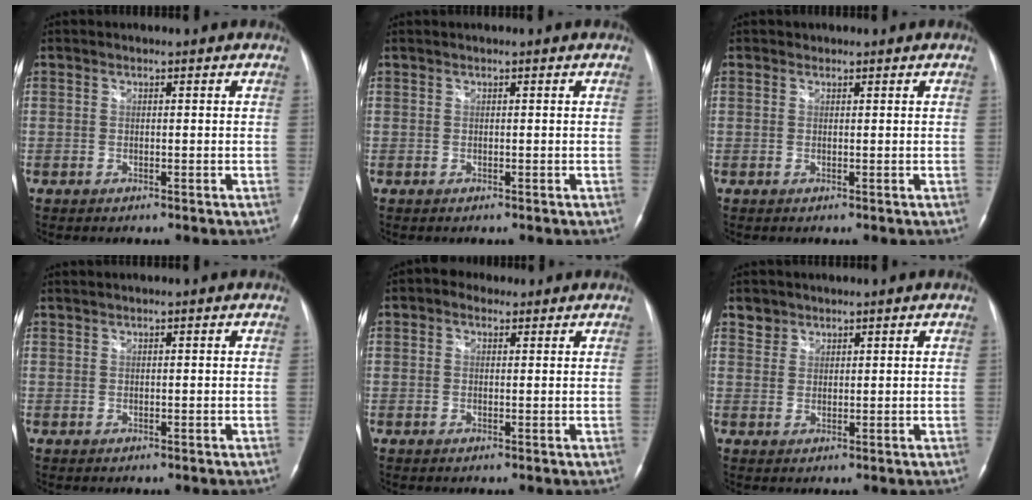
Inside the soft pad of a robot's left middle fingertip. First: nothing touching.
{"total": 0.0}
{"total": 0.6, "force": [0.5, 0.4, 0.0], "torque": [0.001, -0.002, 0.006]}
{"total": 0.6, "force": [0.6, -0.1, 0.1], "torque": [-0.007, 0.008, 0.017]}
{"total": 2.6, "force": [1.5, 1.8, 1.0], "torque": [-0.026, 0.019, 0.024]}
{"total": 2.3, "force": [1.7, 1.5, -0.3], "torque": [0.011, 0.009, 0.026]}